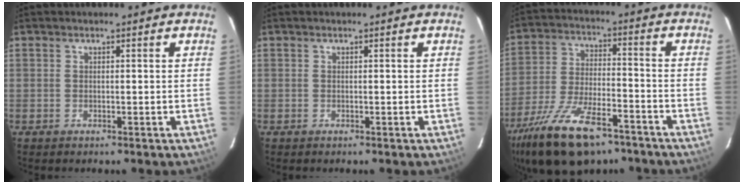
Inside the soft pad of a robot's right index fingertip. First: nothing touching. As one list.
[{"total": 0.0}, {"total": 19.8, "force": [-13.7, 8.1, 11.9], "torque": [-0.247, -0.031, -0.232]}]